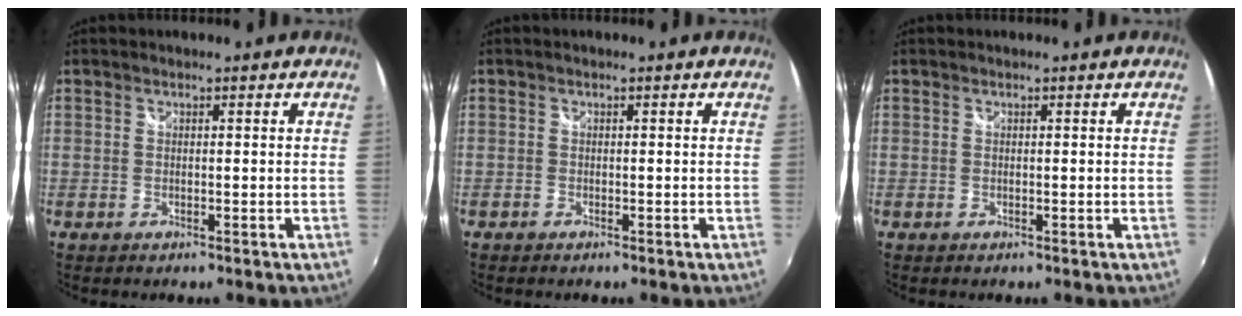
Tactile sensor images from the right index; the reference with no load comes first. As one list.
[{"total": 0.6, "force": [-0.5, 0.3, 0.0], "torque": [-0.003, -0.003, -0.013]}, {"total": 0.0}]